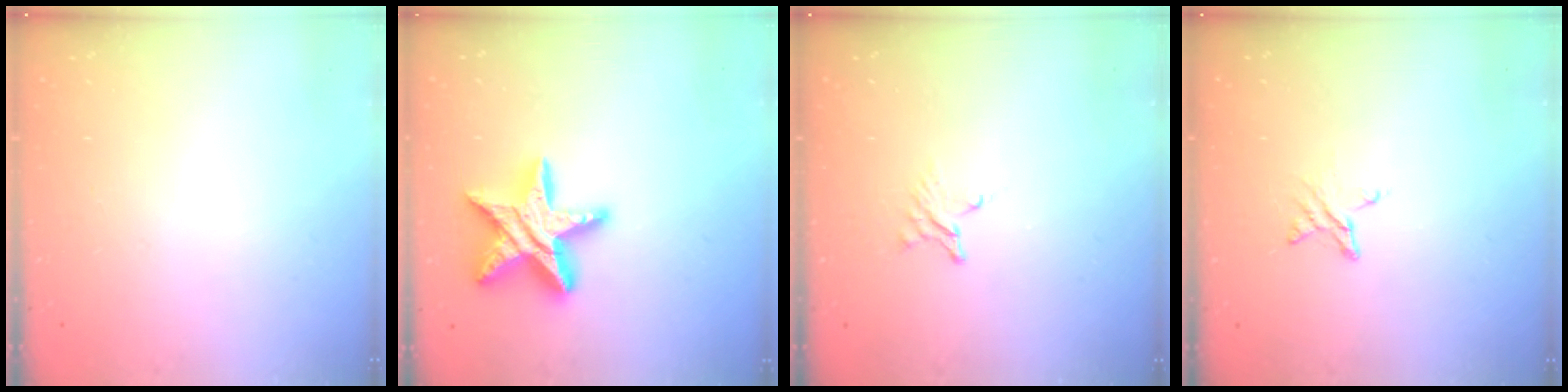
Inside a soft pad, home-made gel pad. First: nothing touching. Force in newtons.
{"total": 16.5, "press": 16.5, "slide": 1.2}
{"total": 2.4, "press": 2.4, "slide": 0.2}
{"total": 2.9, "press": 2.9, "slide": 0.3}